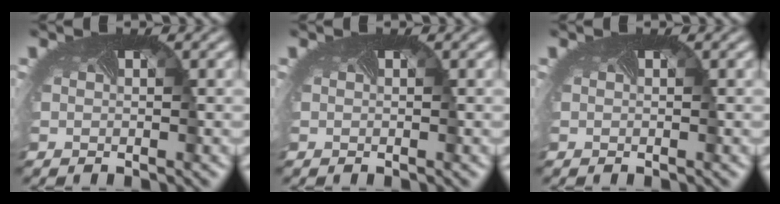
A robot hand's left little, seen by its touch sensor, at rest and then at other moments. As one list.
[{"total": 0.0}, {"total": 0.0}]